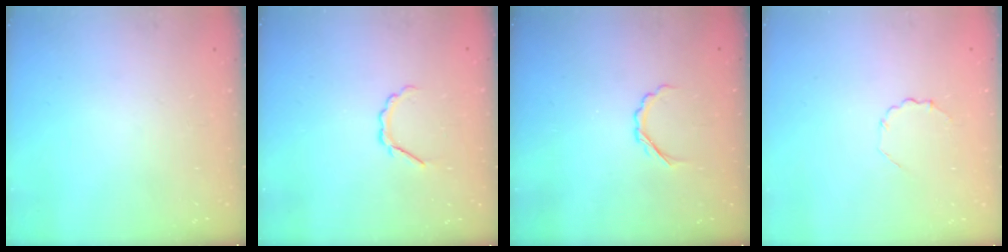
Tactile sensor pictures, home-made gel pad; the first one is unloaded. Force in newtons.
{"total": 3.3, "press": 3.1, "slide": 1.1}
{"total": 3.1, "press": 3.0, "slide": 0.8}
{"total": 2.8, "press": 2.6, "slide": 1.1}